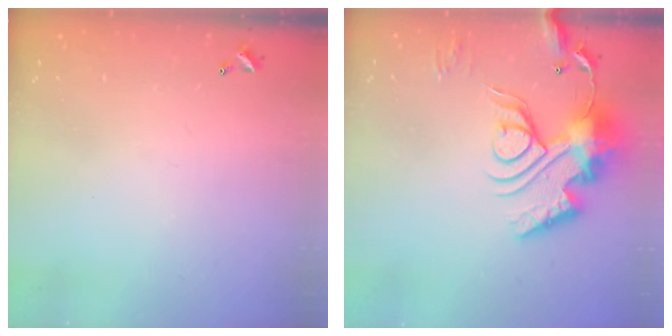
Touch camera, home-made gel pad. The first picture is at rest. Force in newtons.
{"total": 18.4, "press": 18.3, "slide": 1.8}